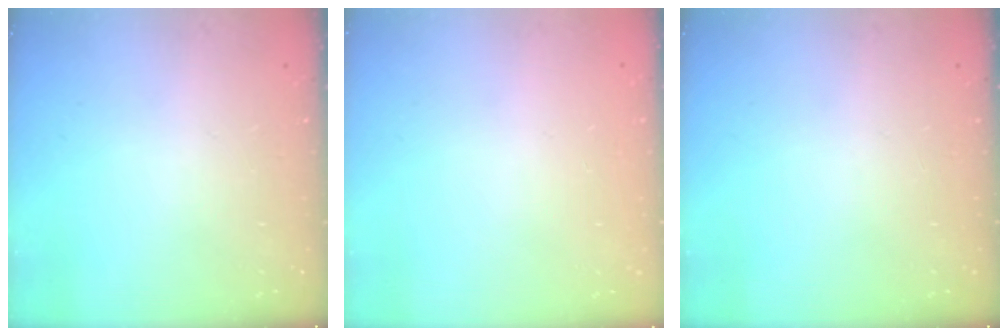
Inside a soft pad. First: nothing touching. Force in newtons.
{"total": 0.0}
{"total": 0.0}